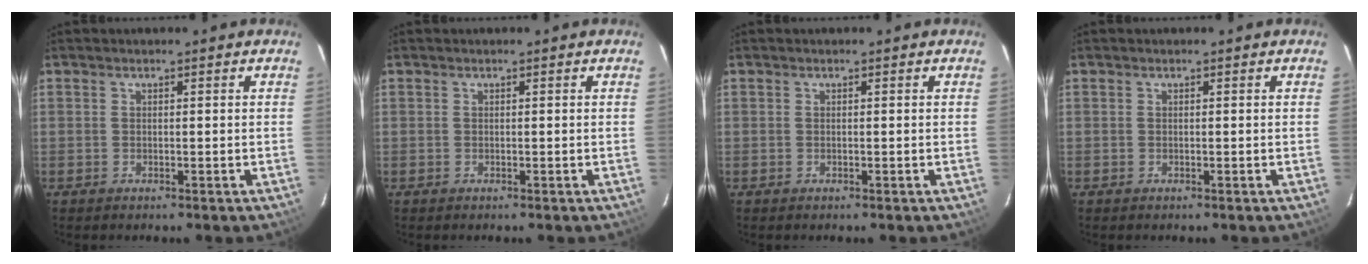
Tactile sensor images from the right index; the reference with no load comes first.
{"total": 0.0}
{"total": 0.0}
{"total": 0.0}